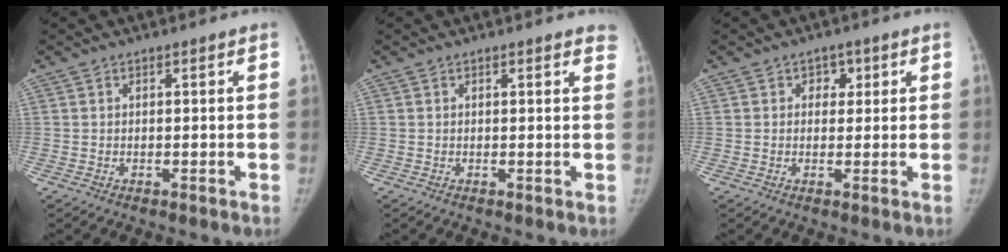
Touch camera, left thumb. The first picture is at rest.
{"total": 2.8, "force": [2.4, 0.8, 1.0], "torque": [0.005, -0.005, 0.012]}
{"total": 2.6, "force": [0.9, 2.2, 1.1], "torque": [0.012, 0.001, 0.006]}